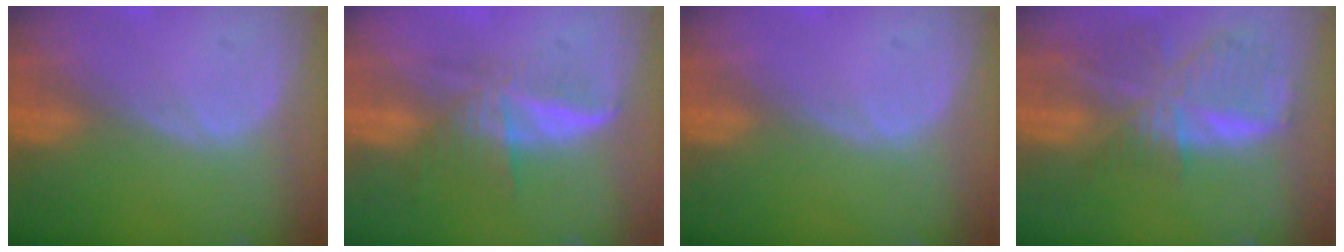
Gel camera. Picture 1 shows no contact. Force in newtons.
{"total": 5.9, "press": 5.4, "slide": 2.3}
{"total": 0.0}
{"total": 9.1, "press": 7.9, "slide": 4.4}